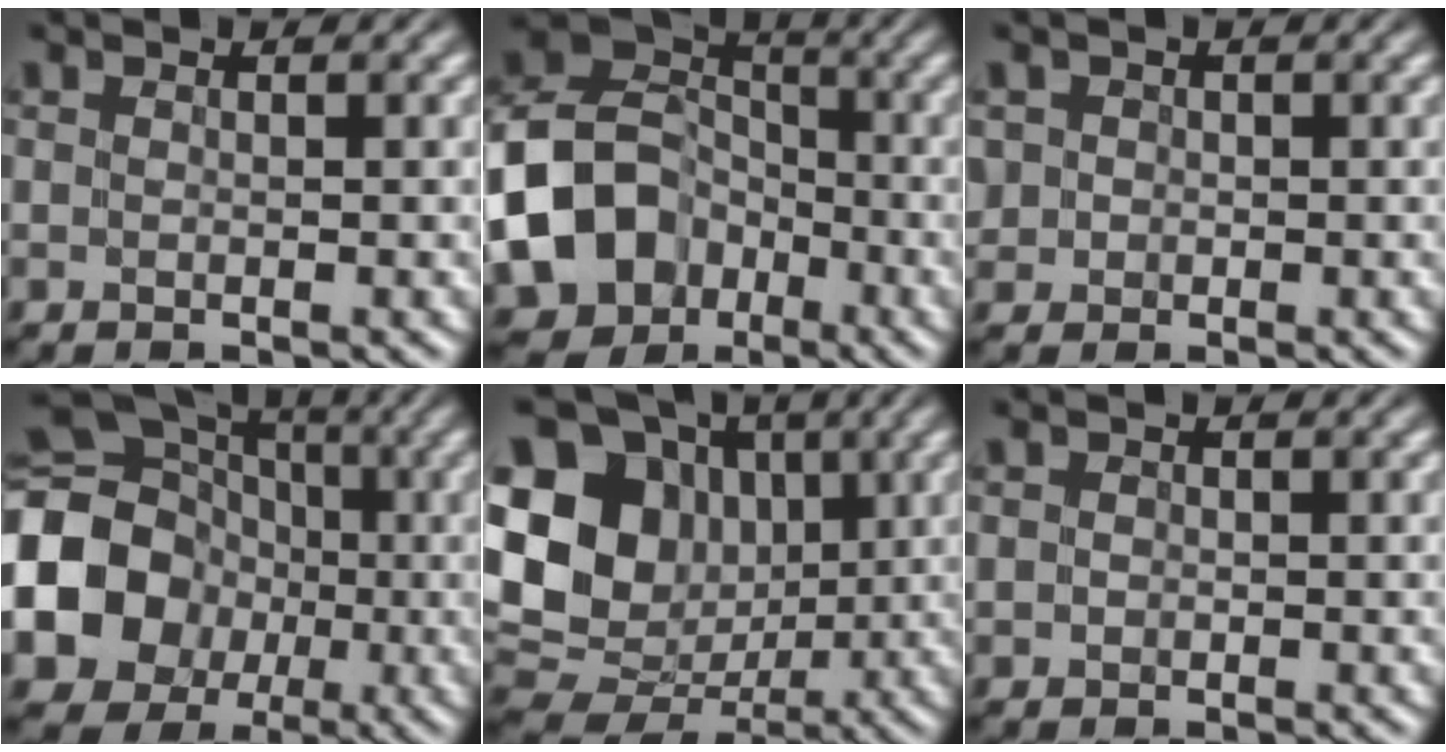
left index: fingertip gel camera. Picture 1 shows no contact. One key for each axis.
{"total": 13.5, "fx": -3.9, "fy": 11.2, "fz": 6.4, "tx": -0.156, "ty": -0.020, "tz": -0.096}
{"total": 1.4, "fx": 0.2, "fy": 1.4, "fz": 0.2, "tx": 0.002, "ty": 0.000, "tz": 0.010}
{"total": 15.0, "fx": -2.2, "fy": 12.9, "fz": 7.3, "tx": -0.153, "ty": -0.017, "tz": -0.064}
{"total": 17.1, "fx": 2.3, "fy": 14.2, "fz": 9.2, "tx": -0.211, "ty": 0.019, "tz": 0.043}
{"total": 0.7, "fx": 0.2, "fy": 0.6, "fz": 0.1, "tx": 0.000, "ty": -0.001, "tz": 0.003}